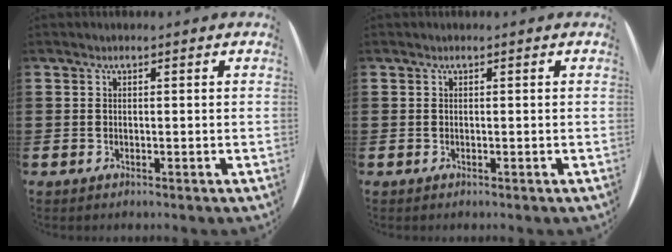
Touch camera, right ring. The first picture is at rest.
{"total": 0.0}